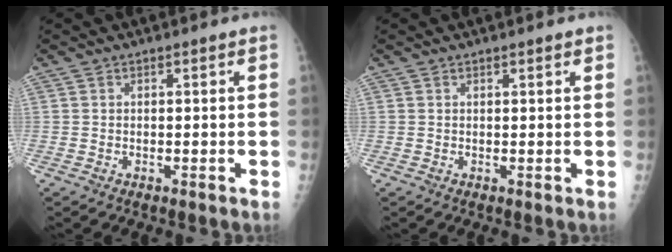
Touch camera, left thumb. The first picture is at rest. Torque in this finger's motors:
{"motor_torque": [-0.21, 0.02, -0.33, -0.13, 0.04]}